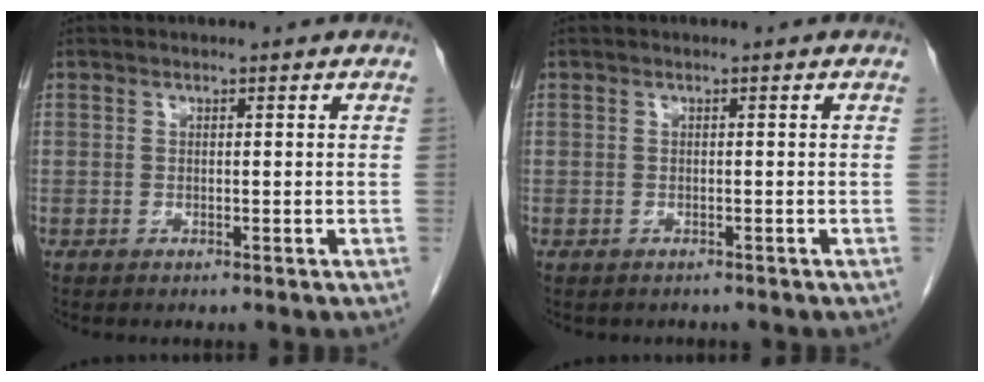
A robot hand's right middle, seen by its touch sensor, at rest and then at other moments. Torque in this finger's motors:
{"motor_torque": [0.02, 0.00, -0.01, -0.01]}